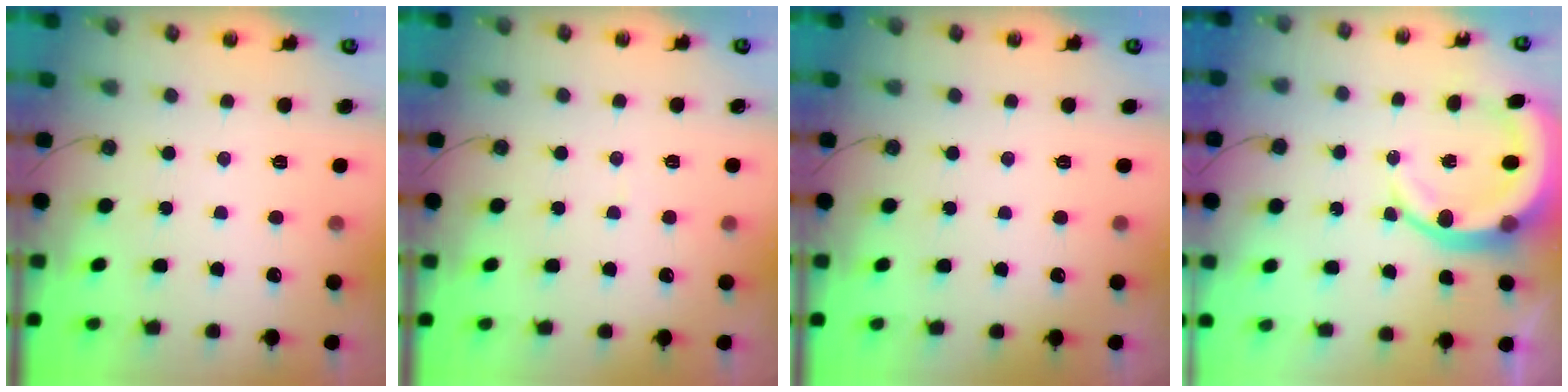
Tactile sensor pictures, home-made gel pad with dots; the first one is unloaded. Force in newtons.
{"total": 3.1, "press": 3.0, "slide": 0.3}
{"total": 1.1, "press": 0.6, "slide": 0.9}
{"total": 13.0, "press": 12.7, "slide": 2.8}